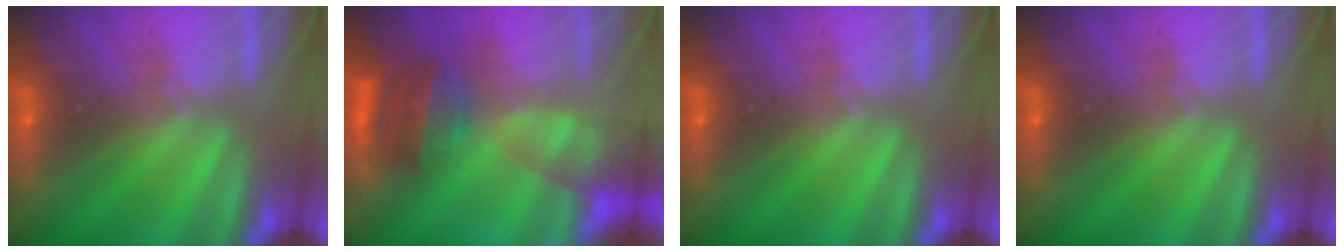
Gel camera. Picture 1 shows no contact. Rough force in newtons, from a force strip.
{"total": 10.8}
{"total": 0.0}
{"total": 0.0}